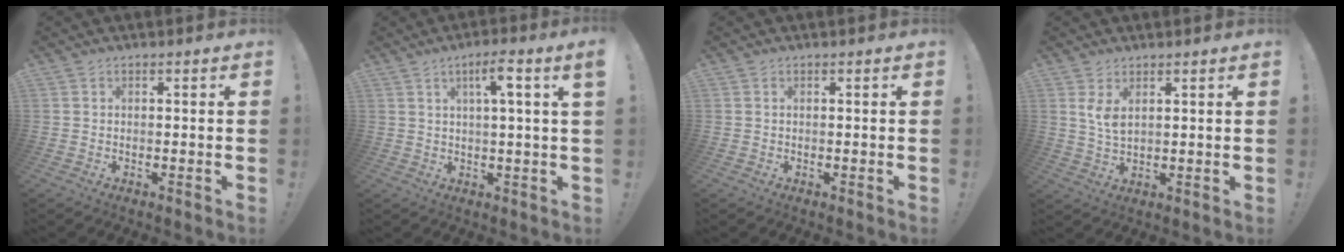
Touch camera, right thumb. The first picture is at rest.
{"total": 6.1, "force": [2.2, -0.4, 5.6], "torque": [-0.086, -0.004, 0.027]}
{"total": 0.0}
{"total": 4.7, "force": [2.4, 1.6, 3.7], "torque": [-0.060, -0.014, 0.041]}